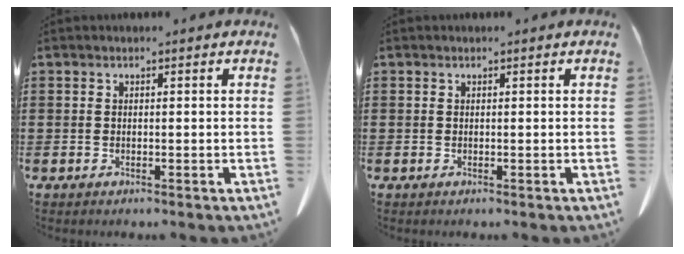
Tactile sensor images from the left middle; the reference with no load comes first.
{"total": 0.0}